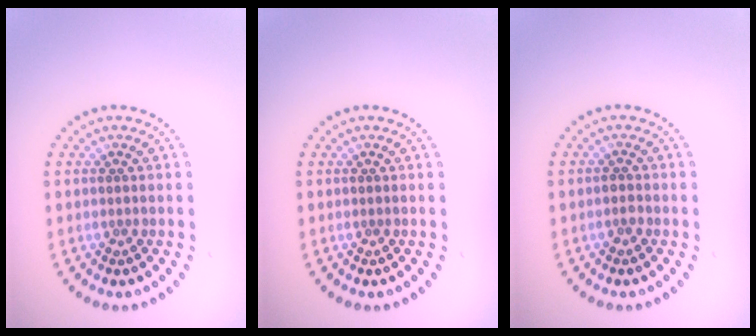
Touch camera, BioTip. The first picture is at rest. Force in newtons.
{"total": 0.0}
{"total": 0.9, "press": 0.9, "slide": 0.2}